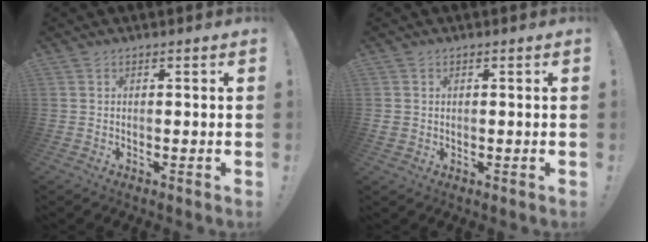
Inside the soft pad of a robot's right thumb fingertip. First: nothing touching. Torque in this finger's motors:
{"motor_torque": [-0.36, -0.08, 0.05, -0.14, 0.03]}